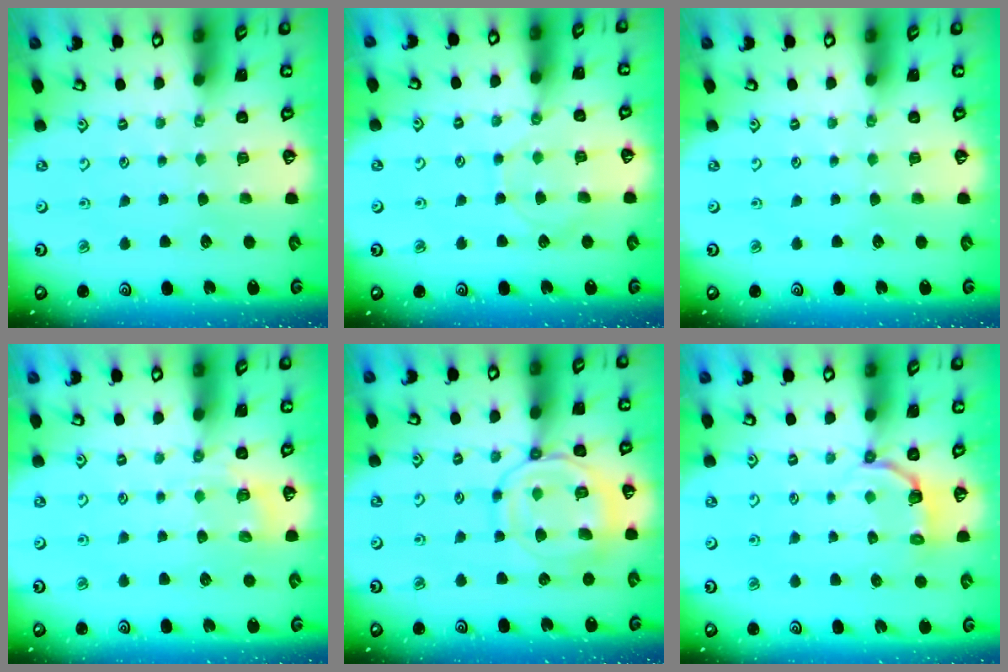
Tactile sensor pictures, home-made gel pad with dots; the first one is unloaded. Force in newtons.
{"total": 6.2, "press": 6.1, "slide": 0.7}
{"total": 0.0}
{"total": 4.8, "press": 4.5, "slide": 1.6}
{"total": 12.7, "press": 12.7, "slide": 1.0}
{"total": 3.8, "press": 1.9, "slide": 3.3}